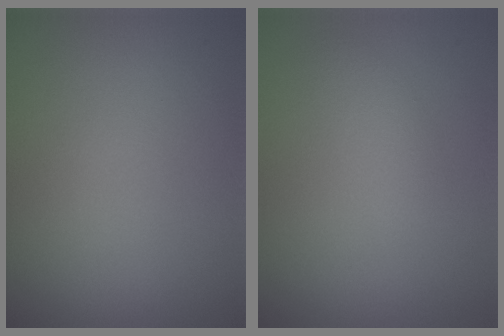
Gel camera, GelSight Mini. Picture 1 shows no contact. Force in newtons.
{"total": 1.6, "press": 1.6, "slide": 0.1}